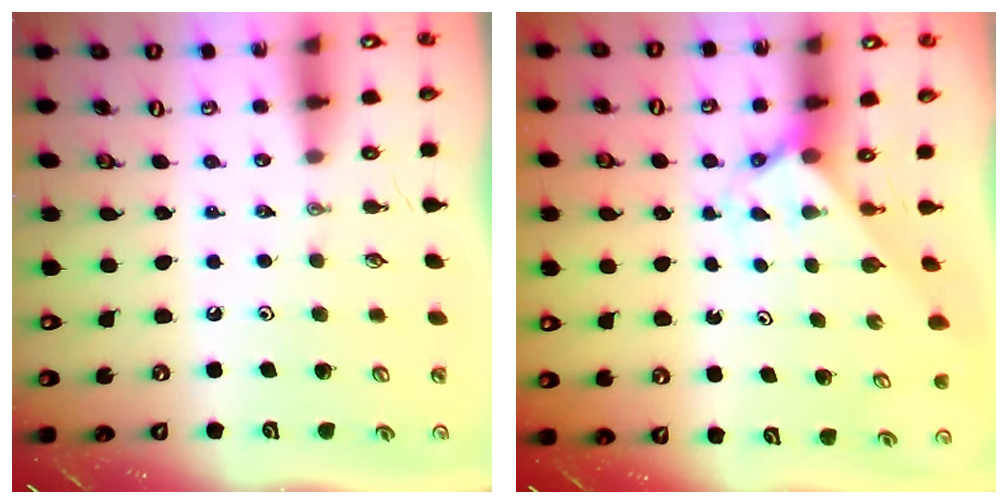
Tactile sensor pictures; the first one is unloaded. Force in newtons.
{"total": 1.8, "press": 1.7, "slide": 0.2}